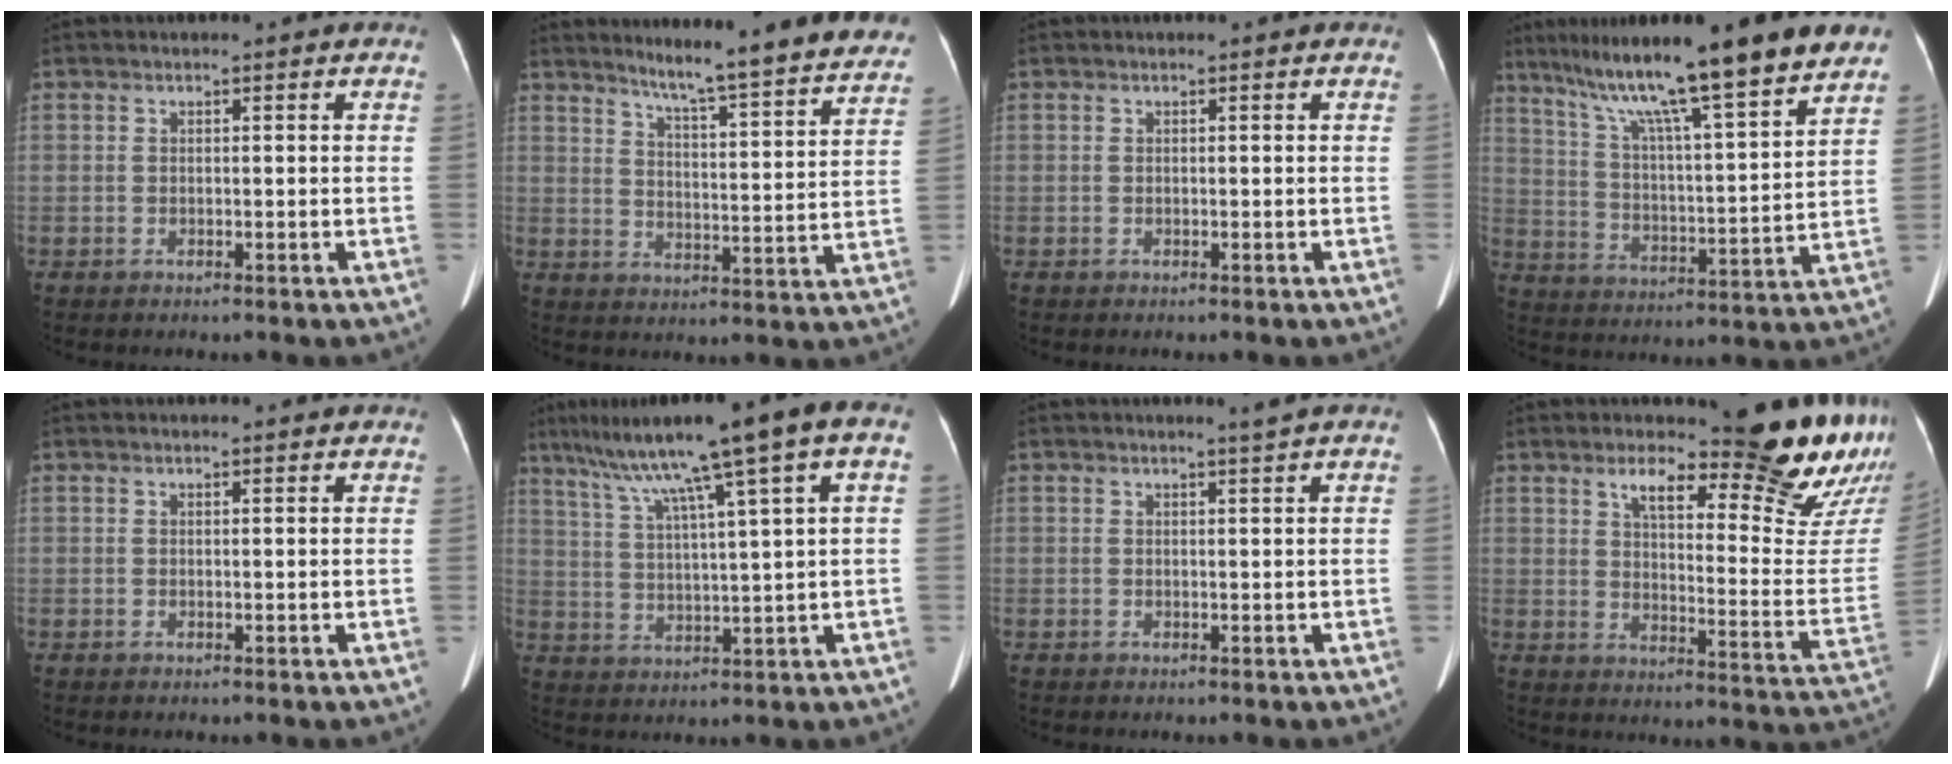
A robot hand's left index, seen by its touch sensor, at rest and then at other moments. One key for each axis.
{"total": 21.1, "fx": 19.2, "fy": 0.7, "fz": 8.7, "tx": -0.110, "ty": -0.059, "tz": 0.236}
{"total": 0.0}
{"total": 20.1, "fx": 15.2, "fy": 0.7, "fz": 13.1, "tx": -0.211, "ty": 0.022, "tz": 0.240}
{"total": 1.1, "fx": 1.0, "fy": 0.0, "fz": 0.2, "tx": -0.010, "ty": 0.004, "tz": 0.012}
{"total": 14.8, "fx": 8.1, "fy": -0.5, "fz": 12.3, "tx": -0.192, "ty": 0.041, "tz": 0.127}
{"total": 1.0, "fx": 0.8, "fy": -0.5, "fz": 0.4, "tx": -0.018, "ty": -0.012, "tz": 0.018}
{"total": 20.5, "fx": 17.1, "fy": 2.1, "fz": 11.1, "tx": -0.139, "ty": -0.088, "tz": 0.209}